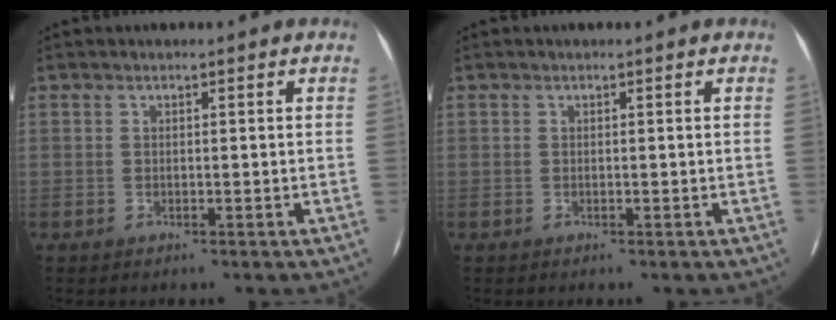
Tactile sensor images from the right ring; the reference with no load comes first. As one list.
[{"total": 0.0}]